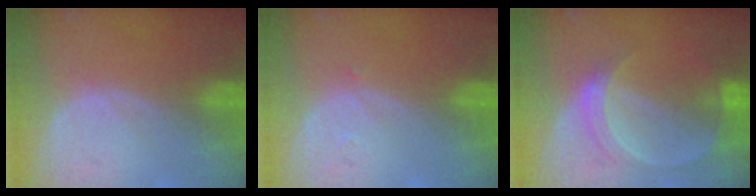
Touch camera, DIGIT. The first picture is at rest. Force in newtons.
{"total": 0.5, "press": 0.4, "slide": 0.3}
{"total": 5.7, "press": 5.2, "slide": 2.3}